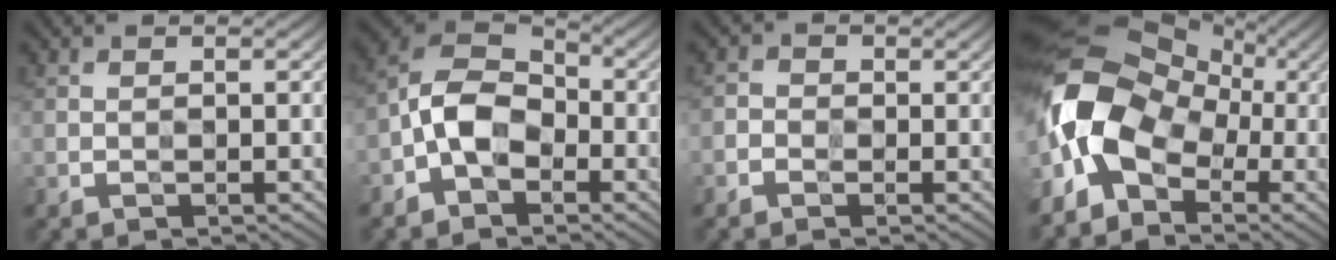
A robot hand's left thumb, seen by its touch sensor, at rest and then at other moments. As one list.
[{"total": 7.5, "force": [-2.4, 5.2, 4.9], "torque": [-0.101, 0.008, -0.068]}, {"total": 1.4, "force": [-0.7, 1.2, 0.2], "torque": [0.003, 0.001, -0.025]}, {"total": 13.8, "force": [-2.1, 9.7, 9.6], "torque": [-0.229, -0.001, -0.057]}]